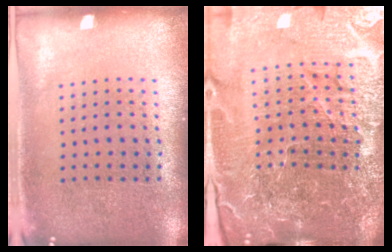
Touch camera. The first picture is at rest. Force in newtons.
{"total": 6.1, "press": 5.4, "slide": 2.7}